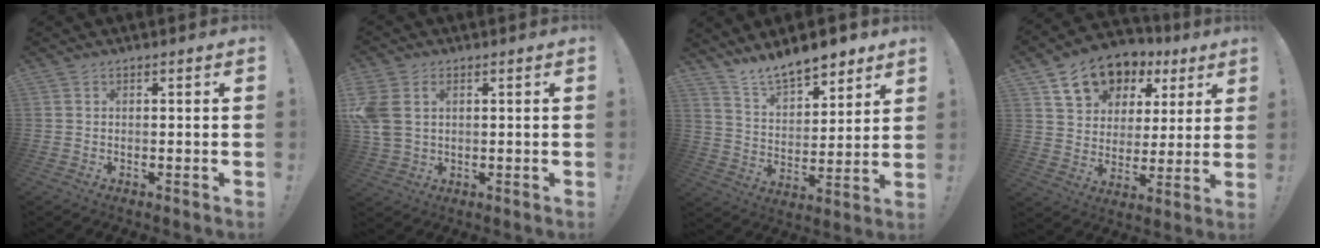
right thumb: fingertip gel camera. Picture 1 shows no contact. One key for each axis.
{"total": 6.5, "fx": 1.9, "fy": 4.7, "fz": 4.0, "tx": -0.084, "ty": -0.008, "tz": 0.039}
{"total": 12.0, "fx": 10.8, "fy": 3.9, "fz": 3.6, "tx": -0.074, "ty": -0.083, "tz": 0.199}
{"total": 14.8, "fx": 8.3, "fy": 10.4, "fz": 6.6, "tx": -0.106, "ty": -0.037, "tz": 0.160}